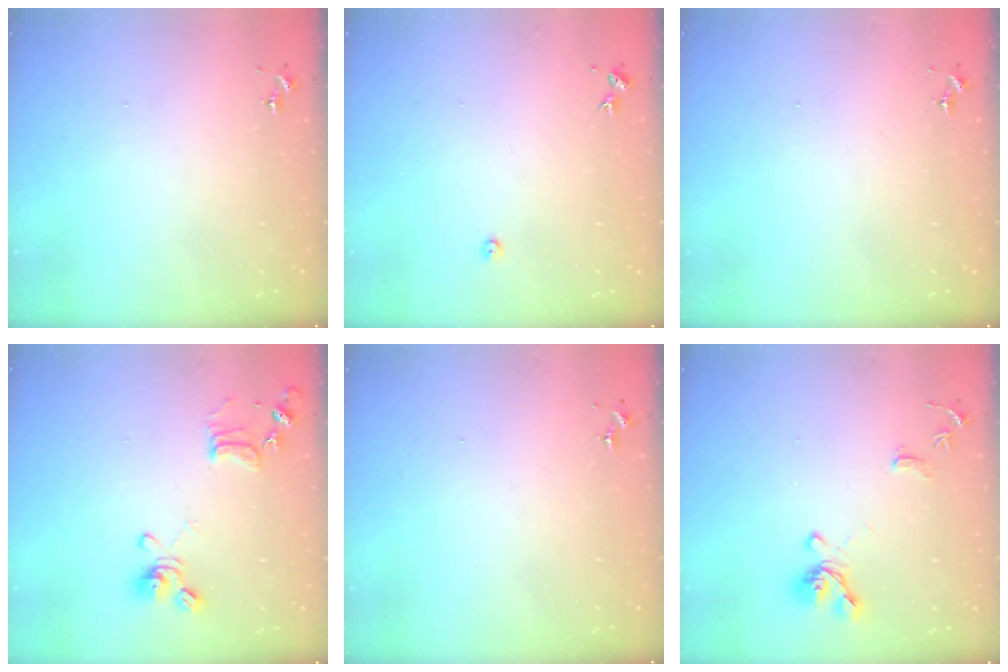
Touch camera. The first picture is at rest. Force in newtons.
{"total": 2.2, "press": 2.2, "slide": 0.3}
{"total": 0.0}
{"total": 11.9, "press": 11.8, "slide": 1.3}
{"total": 0.0}
{"total": 12.7, "press": 12.6, "slide": 1.5}